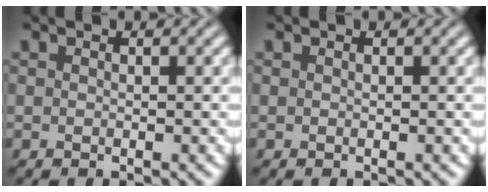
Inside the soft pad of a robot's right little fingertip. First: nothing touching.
{"total": 0.0}